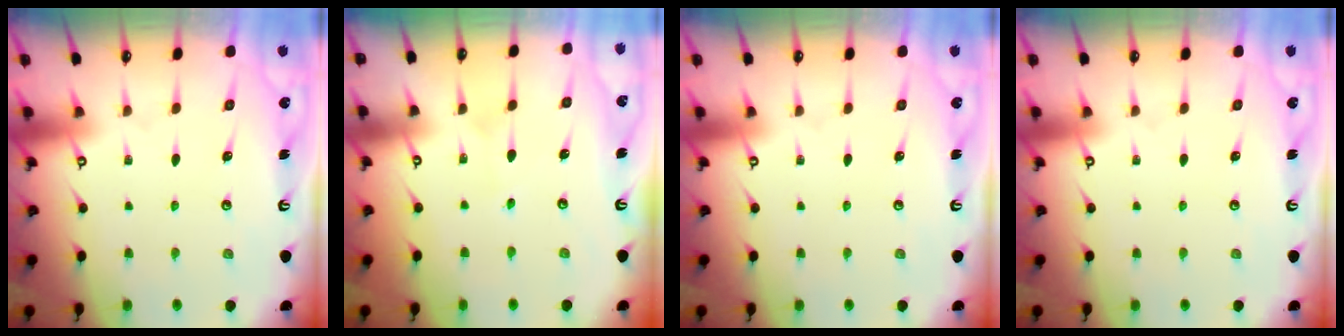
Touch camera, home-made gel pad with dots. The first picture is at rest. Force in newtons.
{"total": 2.9, "press": 2.9, "slide": 0.4}
{"total": 0.0}
{"total": 0.0}